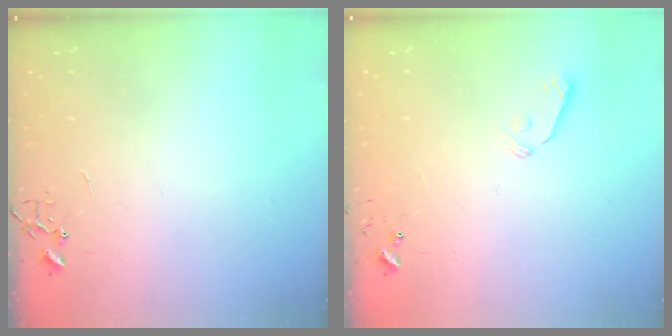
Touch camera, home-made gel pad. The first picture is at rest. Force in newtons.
{"total": 5.9, "press": 5.9, "slide": 0.5}